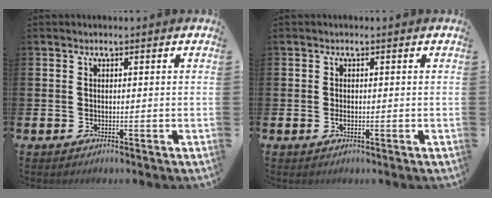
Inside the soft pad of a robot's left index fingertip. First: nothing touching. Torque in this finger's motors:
{"motor_torque": [0.33, -0.06, 0.02, 0.01]}